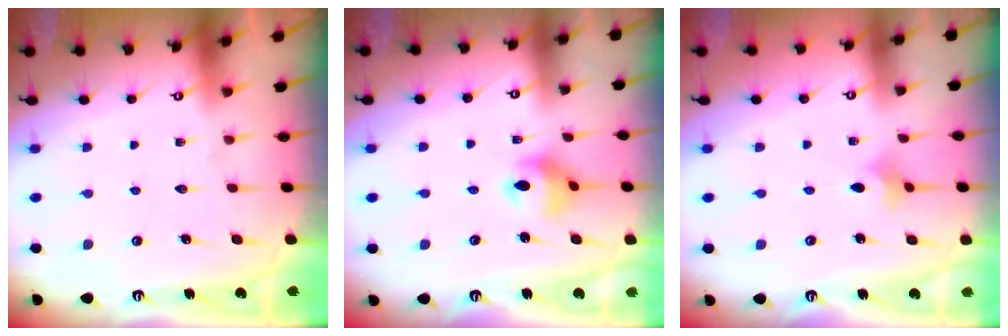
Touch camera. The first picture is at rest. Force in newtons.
{"total": 7.9, "press": 7.9, "slide": 0.6}
{"total": 2.7, "press": 2.6, "slide": 0.7}